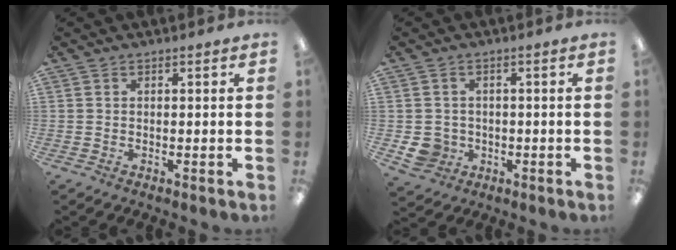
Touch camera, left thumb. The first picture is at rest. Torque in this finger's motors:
{"motor_torque": [-0.29, 0.60, 0.45, -0.32, 0.00]}